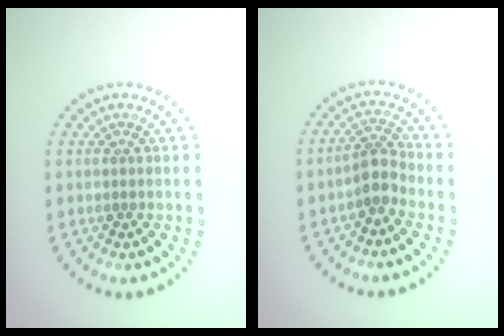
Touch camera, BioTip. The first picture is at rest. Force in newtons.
{"total": 2.5, "press": 1.8, "slide": 1.7}